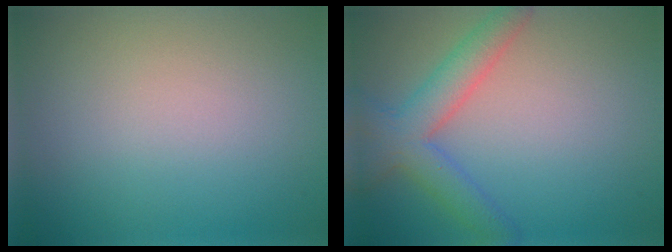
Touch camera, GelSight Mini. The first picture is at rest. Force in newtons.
{"total": 4.6, "press": 4.6, "slide": 0.1}